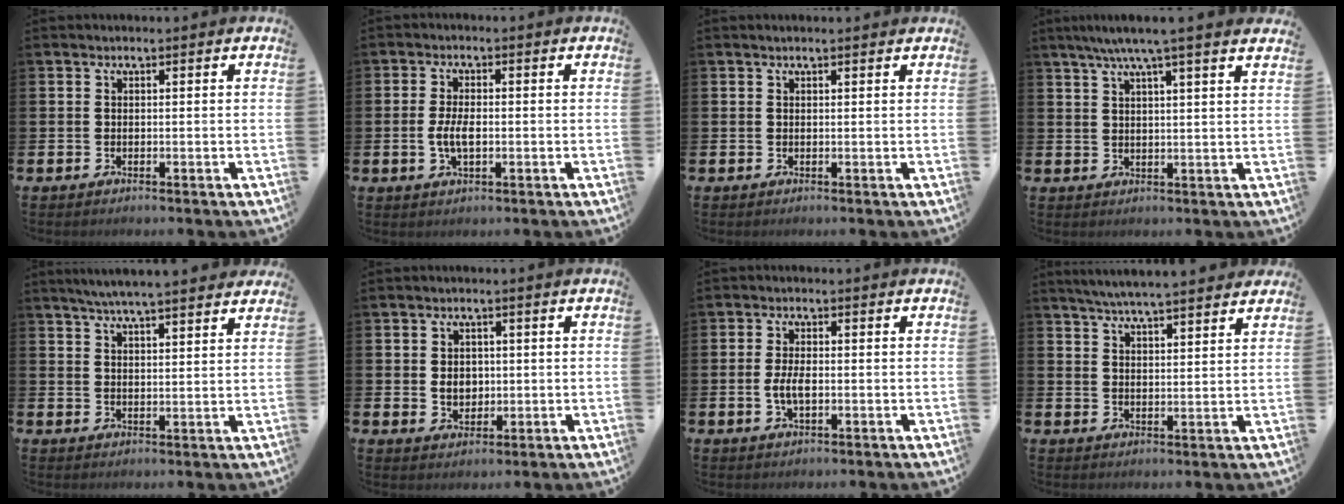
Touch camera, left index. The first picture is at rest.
{"total": 3.5, "force": [-0.4, 1.6, 3.1], "torque": [-0.060, -0.001, -0.011]}
{"total": 0.7, "force": [0.6, 0.0, 0.4], "torque": [0.000, -0.001, 0.008]}
{"total": 5.3, "force": [4.6, -0.6, 2.6], "torque": [-0.070, -0.008, 0.082]}
{"total": 5.4, "force": [5.2, 0.0, 1.5], "torque": [-0.042, -0.020, 0.093]}
{"total": 2.9, "force": [0.4, 2.5, 1.4], "torque": [-0.013, 0.003, -0.001]}
{"total": 3.2, "force": [-0.4, 1.4, 2.8], "torque": [-0.039, -0.002, -0.011]}
{"total": 5.4, "force": [5.2, 0.0, 1.3], "torque": [-0.045, -0.019, 0.095]}